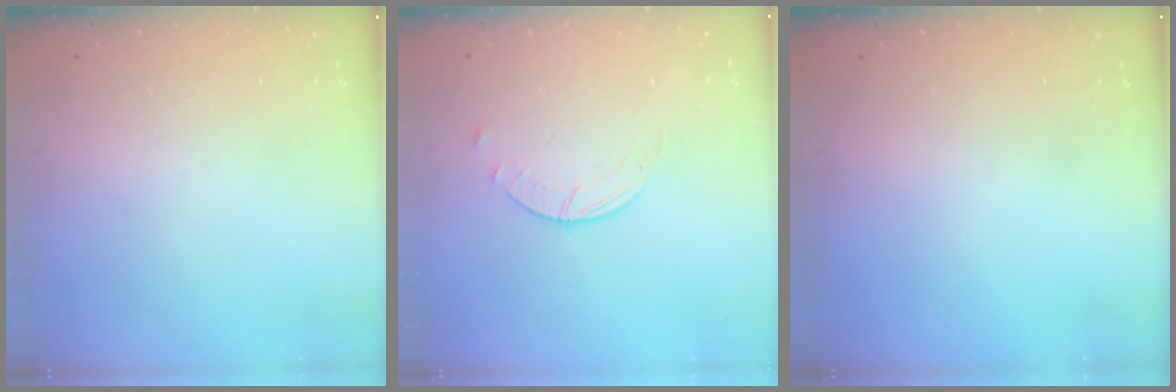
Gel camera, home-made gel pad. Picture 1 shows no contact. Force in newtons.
{"total": 0.9, "press": 0.9, "slide": 0.2}
{"total": 0.0}